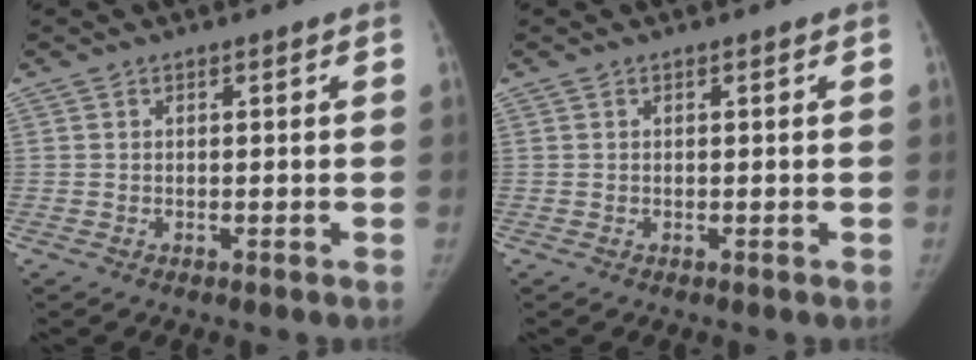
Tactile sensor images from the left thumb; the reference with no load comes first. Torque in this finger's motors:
{"motor_torque": [0.05, 0.03, 0.19, 0.08, 0.00]}